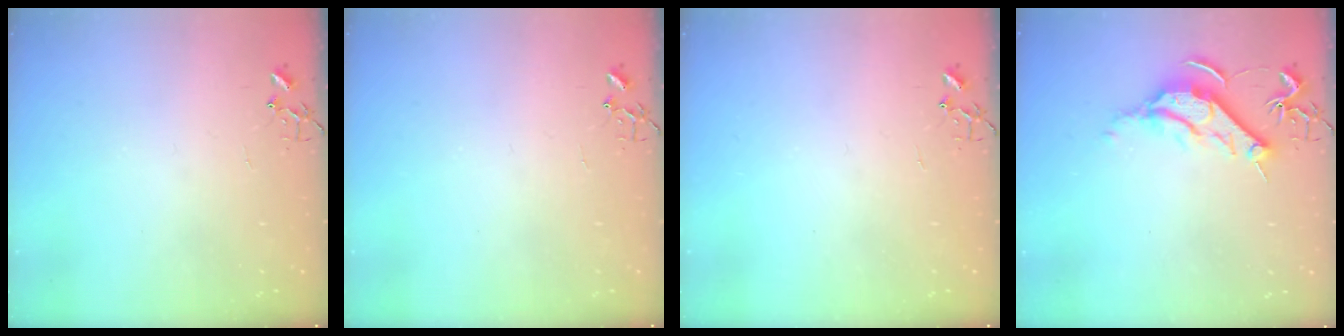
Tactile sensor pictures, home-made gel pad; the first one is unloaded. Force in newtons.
{"total": 0.0}
{"total": 0.0}
{"total": 10.4, "press": 10.4, "slide": 0.2}